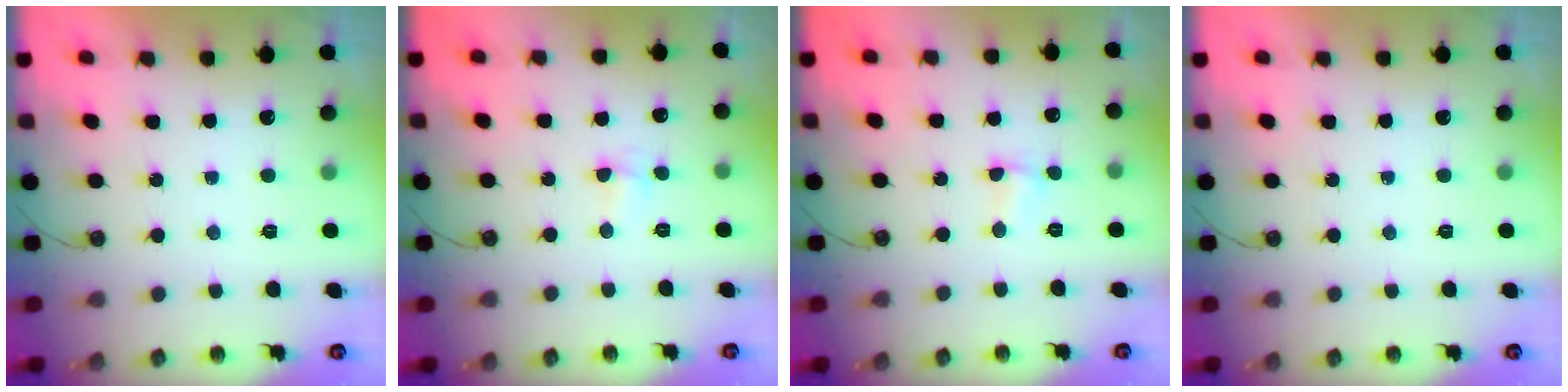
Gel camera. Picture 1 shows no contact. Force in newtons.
{"total": 4.7, "press": 3.3, "slide": 3.3}
{"total": 2.0, "press": 1.9, "slide": 0.5}
{"total": 0.0}